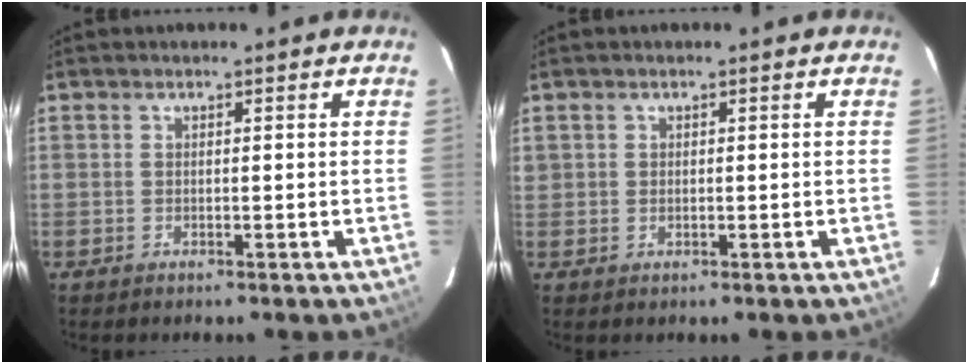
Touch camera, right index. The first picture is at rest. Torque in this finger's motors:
{"motor_torque": [-0.14, 0.11, -0.06, 0.00]}